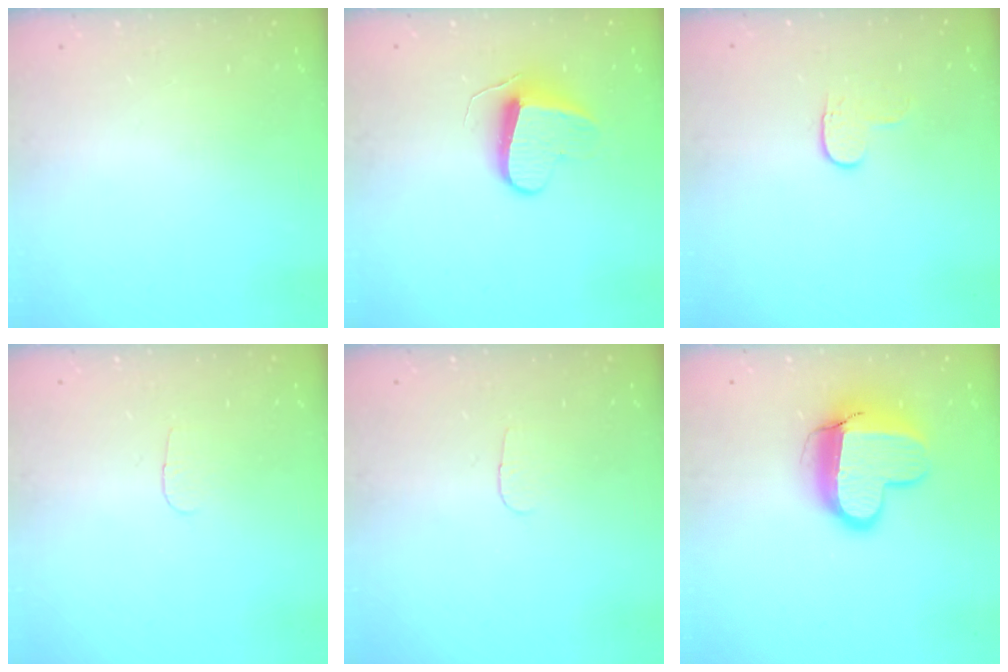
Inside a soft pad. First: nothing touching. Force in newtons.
{"total": 9.5, "press": 9.5, "slide": 0.4}
{"total": 4.3, "press": 4.3, "slide": 0.5}
{"total": 2.8, "press": 2.8, "slide": 0.3}
{"total": 2.8, "press": 2.8, "slide": 0.3}
{"total": 13.4, "press": 13.3, "slide": 1.3}